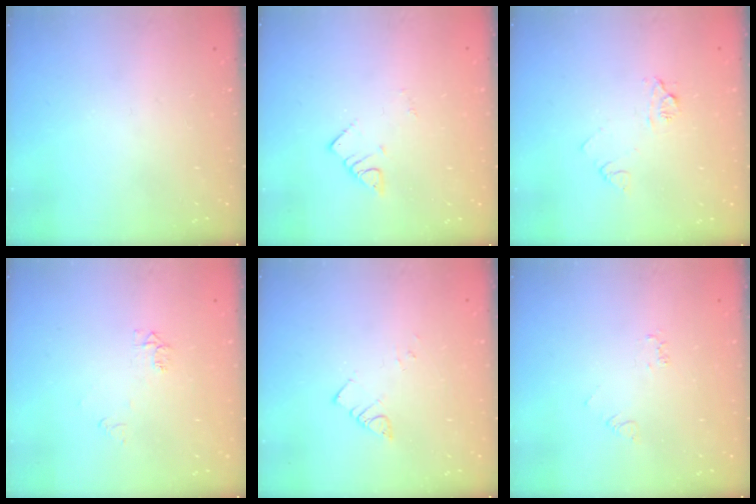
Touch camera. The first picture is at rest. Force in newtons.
{"total": 2.4, "press": 2.4, "slide": 0.1}
{"total": 4.5, "press": 4.5, "slide": 0.4}
{"total": 5.6, "press": 5.5, "slide": 0.6}
{"total": 2.4, "press": 2.4, "slide": 0.1}
{"total": 2.3, "press": 2.3, "slide": 0.4}